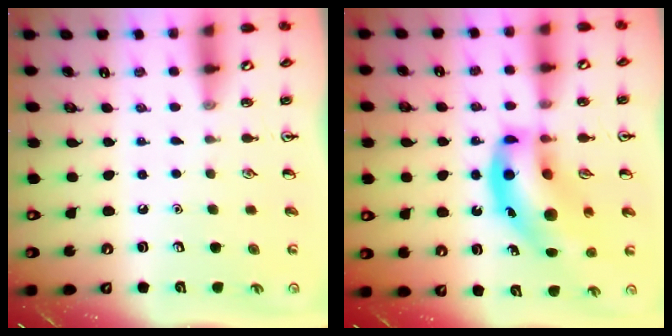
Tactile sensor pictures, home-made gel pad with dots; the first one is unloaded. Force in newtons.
{"total": 17.6, "press": 17.2, "slide": 3.8}